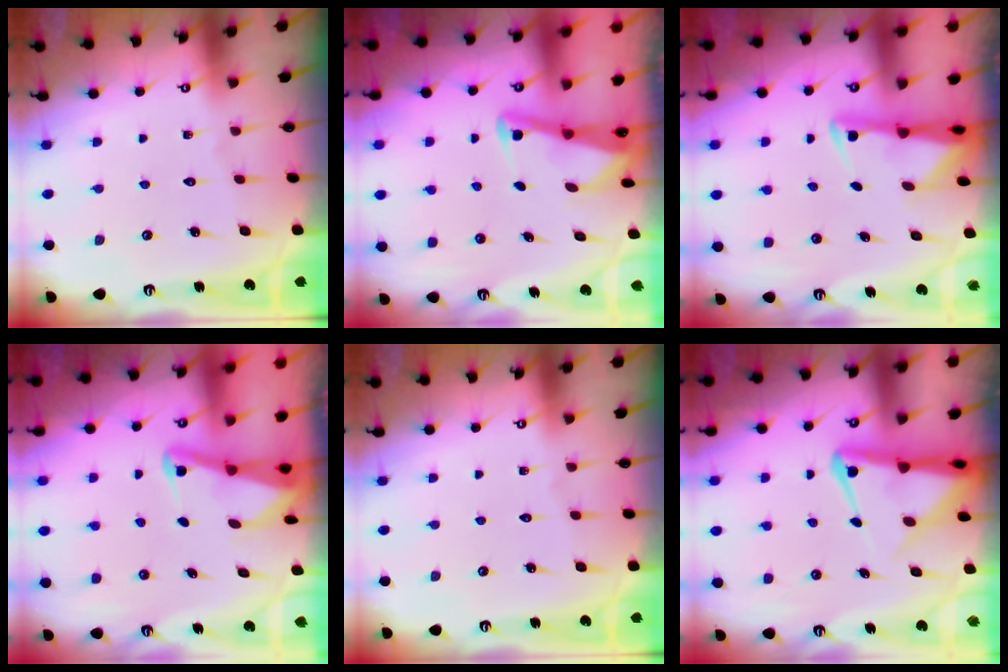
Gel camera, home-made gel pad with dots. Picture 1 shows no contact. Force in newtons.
{"total": 3.0, "press": 3.0, "slide": 0.4}
{"total": 3.0, "press": 2.9, "slide": 0.6}
{"total": 2.3, "press": 2.2, "slide": 0.2}
{"total": 0.0}
{"total": 7.0, "press": 6.9, "slide": 1.3}